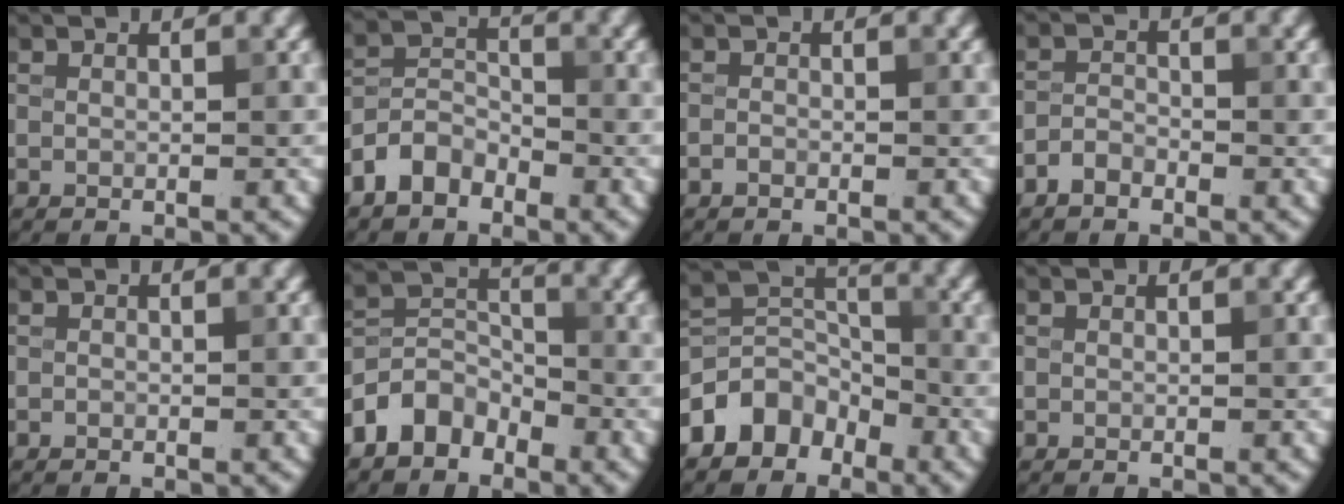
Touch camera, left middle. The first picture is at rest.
{"total": 3.7, "force": [-2.5, 2.3, 1.4], "torque": [-0.026, 0.008, -0.058]}
{"total": 0.7, "force": [-0.5, 0.4, 0.3], "torque": [-0.003, -0.002, -0.011]}
{"total": 1.7, "force": [-1.3, 1.0, 0.7], "torque": [-0.011, 0.005, -0.028]}
{"total": 0.0}
{"total": 4.3, "force": [-2.9, 2.9, 1.5], "torque": [-0.026, 0.006, -0.063]}
{"total": 5.2, "force": [-3.2, 3.7, 1.7], "torque": [-0.020, 0.005, -0.071]}
{"total": 0.0}